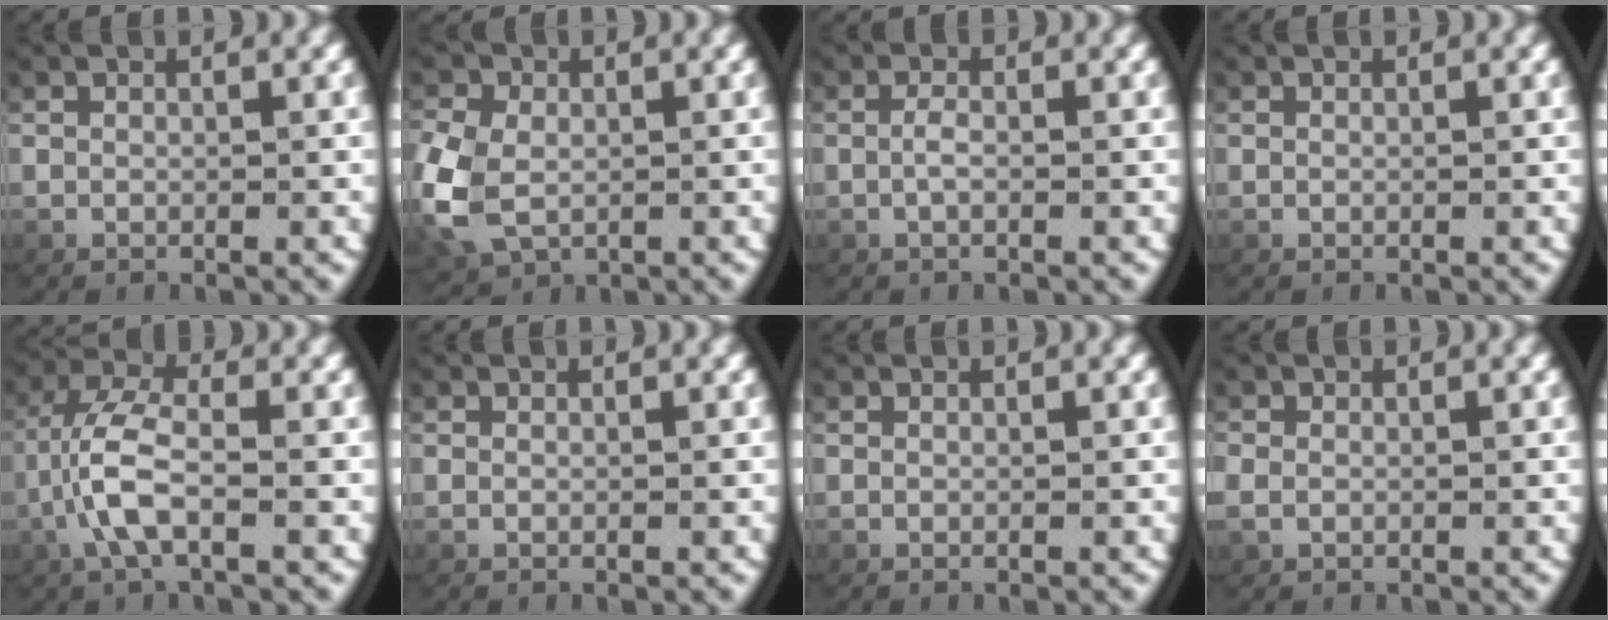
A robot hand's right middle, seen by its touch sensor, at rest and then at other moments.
{"total": 4.3, "force": [-0.3, 3.4, 2.6], "torque": [-0.081, -0.015, 0.012]}
{"total": 0.9, "force": [-0.3, -0.3, 0.8], "torque": [-0.025, -0.001, -0.003]}
{"total": 0.0}
{"total": 4.2, "force": [0.1, 1.2, 4.0], "torque": [-0.095, -0.006, 0.008]}
{"total": 0.0}
{"total": 0.0}
{"total": 0.7, "force": [-0.1, 0.6, 0.4], "torque": [-0.019, 0.001, 0.004]}